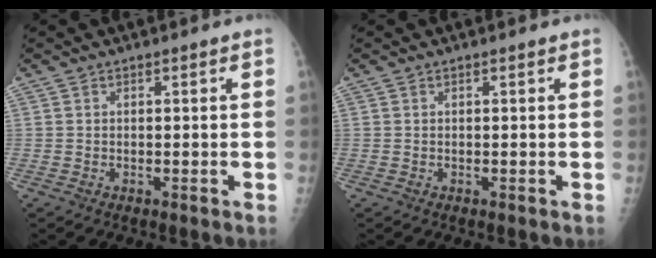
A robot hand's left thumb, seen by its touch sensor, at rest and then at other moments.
{"total": 0.0}